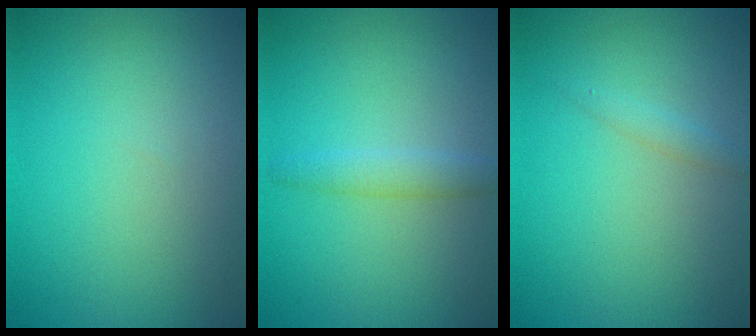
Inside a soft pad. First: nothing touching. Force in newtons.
{"total": 1.8, "press": 1.8, "slide": 0.1}
{"total": 1.0, "press": 1.0, "slide": 0.0}